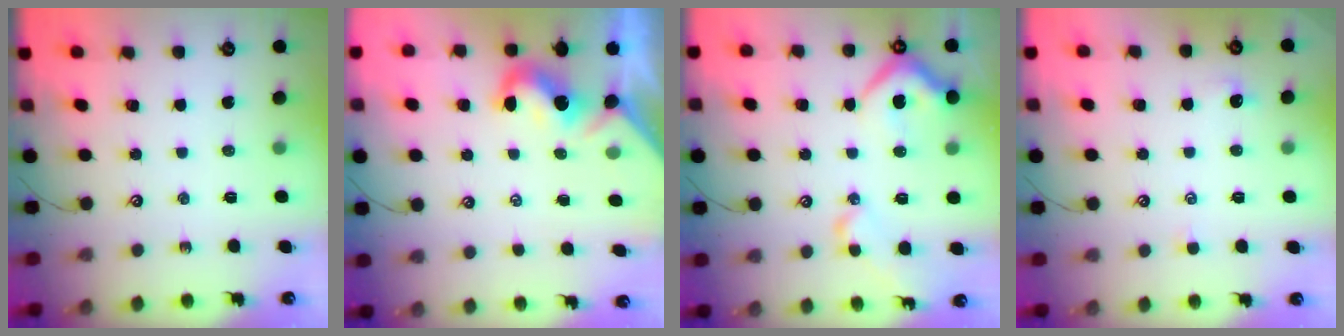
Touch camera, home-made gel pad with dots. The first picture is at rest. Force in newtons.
{"total": 2.0, "press": 2.0, "slide": 0.4}
{"total": 10.9, "press": 10.7, "slide": 1.8}
{"total": 1.0, "press": 1.0, "slide": 0.3}